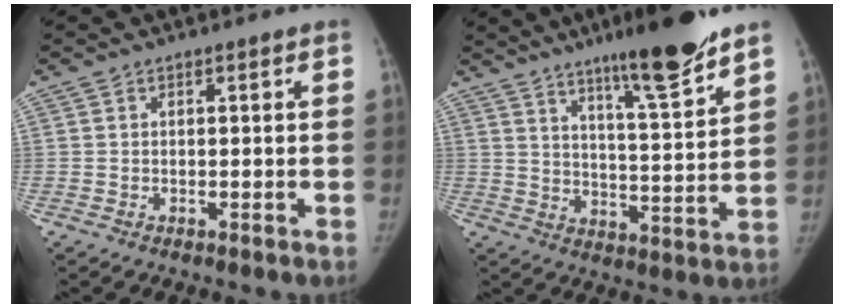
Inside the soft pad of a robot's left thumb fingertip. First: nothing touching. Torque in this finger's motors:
{"motor_torque": [1.18, -0.06, 1.43, -1.17, 0.20]}